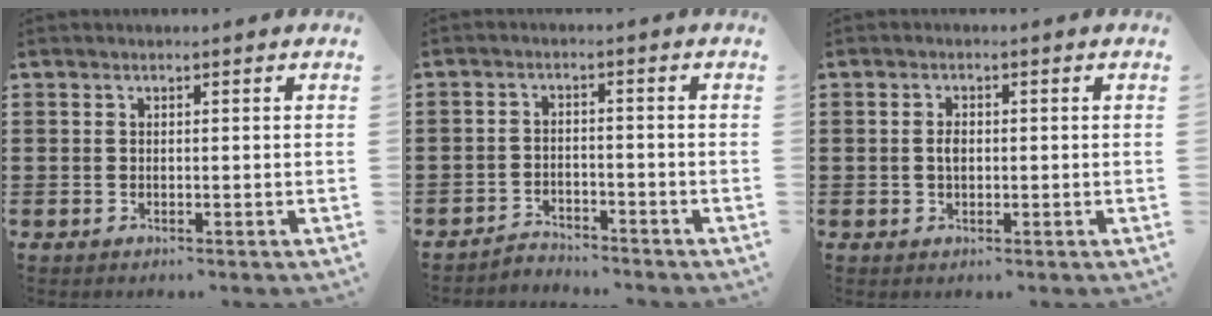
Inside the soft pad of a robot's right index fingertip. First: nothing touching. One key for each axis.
{"total": 2.9, "fx": -2.9, "fy": 0.3, "fz": -0.2, "tx": -0.006, "ty": -0.001, "tz": -0.063}
{"total": 1.6, "fx": 0.1, "fy": 0.7, "fz": 1.4, "tx": -0.028, "ty": 0.004, "tz": 0.001}